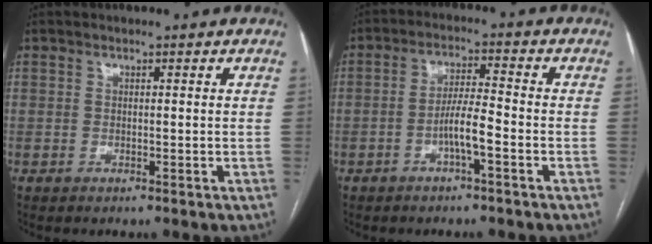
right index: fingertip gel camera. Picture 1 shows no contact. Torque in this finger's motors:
{"motor_torque": [1.05, -0.45, 0.63, 0.16]}